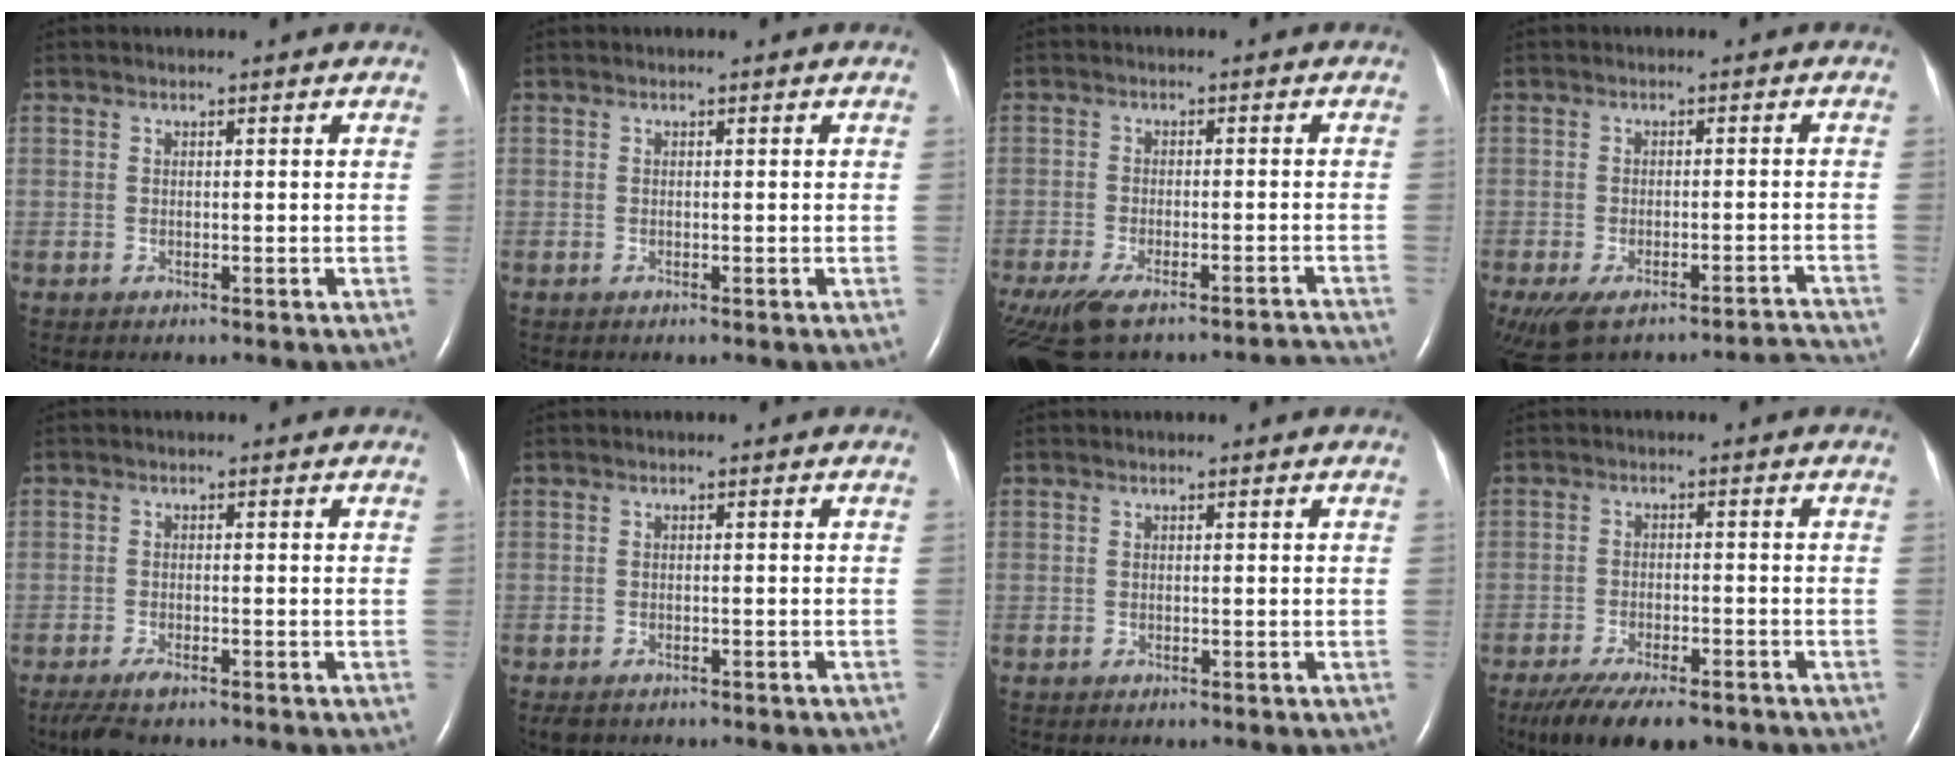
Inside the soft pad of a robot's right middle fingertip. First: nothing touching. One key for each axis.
{"total": 0.0}
{"total": 13.2, "fx": -11.7, "fy": 2.0, "fz": 5.8, "tx": -0.112, "ty": 0.000, "tz": -0.176}
{"total": 9.0, "fx": -8.2, "fy": 0.8, "fz": 3.7, "tx": -0.061, "ty": 0.012, "tz": -0.118}
{"total": 3.9, "fx": -2.9, "fy": 0.9, "fz": 2.4, "tx": -0.053, "ty": -0.010, "tz": -0.049}
{"total": 5.2, "fx": -4.4, "fy": 1.6, "fz": 2.3, "tx": -0.036, "ty": -0.008, "tz": -0.051}
{"total": 0.0}
{"total": 12.2, "fx": -9.2, "fy": 3.9, "fz": 7.0, "tx": -0.118, "ty": -0.016, "tz": -0.141}